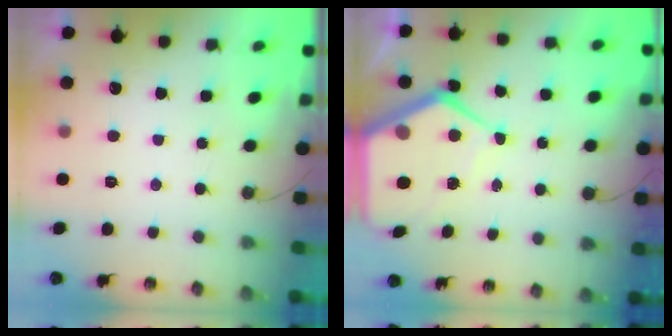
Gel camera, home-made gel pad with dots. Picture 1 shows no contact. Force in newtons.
{"total": 10.8, "press": 10.8, "slide": 0.9}